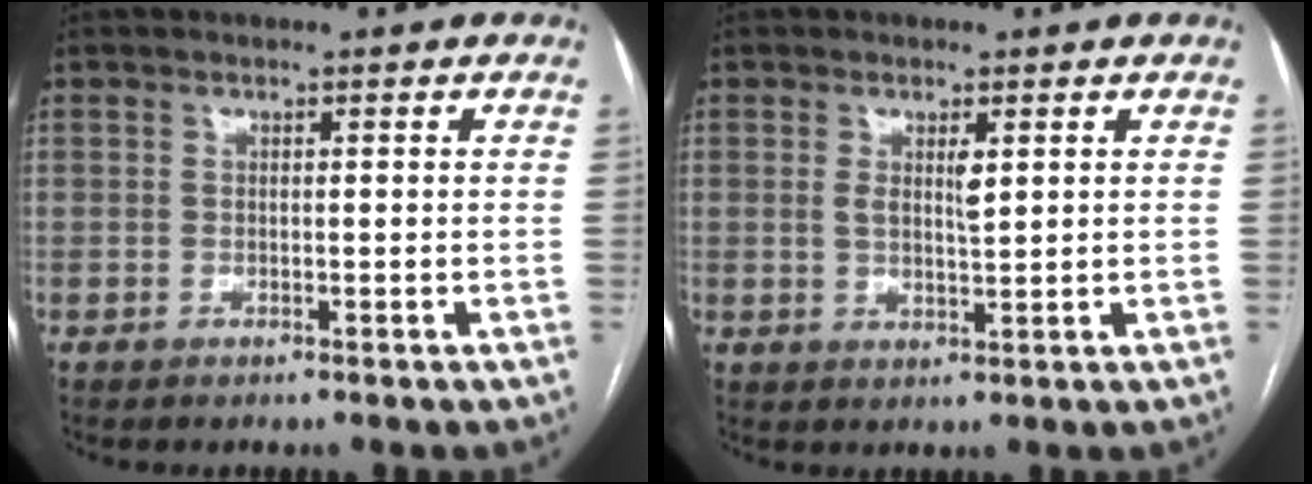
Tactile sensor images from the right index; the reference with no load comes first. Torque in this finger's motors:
{"motor_torque": [0.44, 0.12, 0.35, 0.07]}